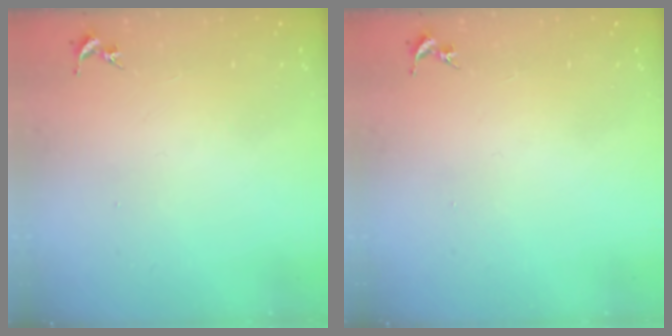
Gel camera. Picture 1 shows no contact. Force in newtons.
{"total": 0.0}